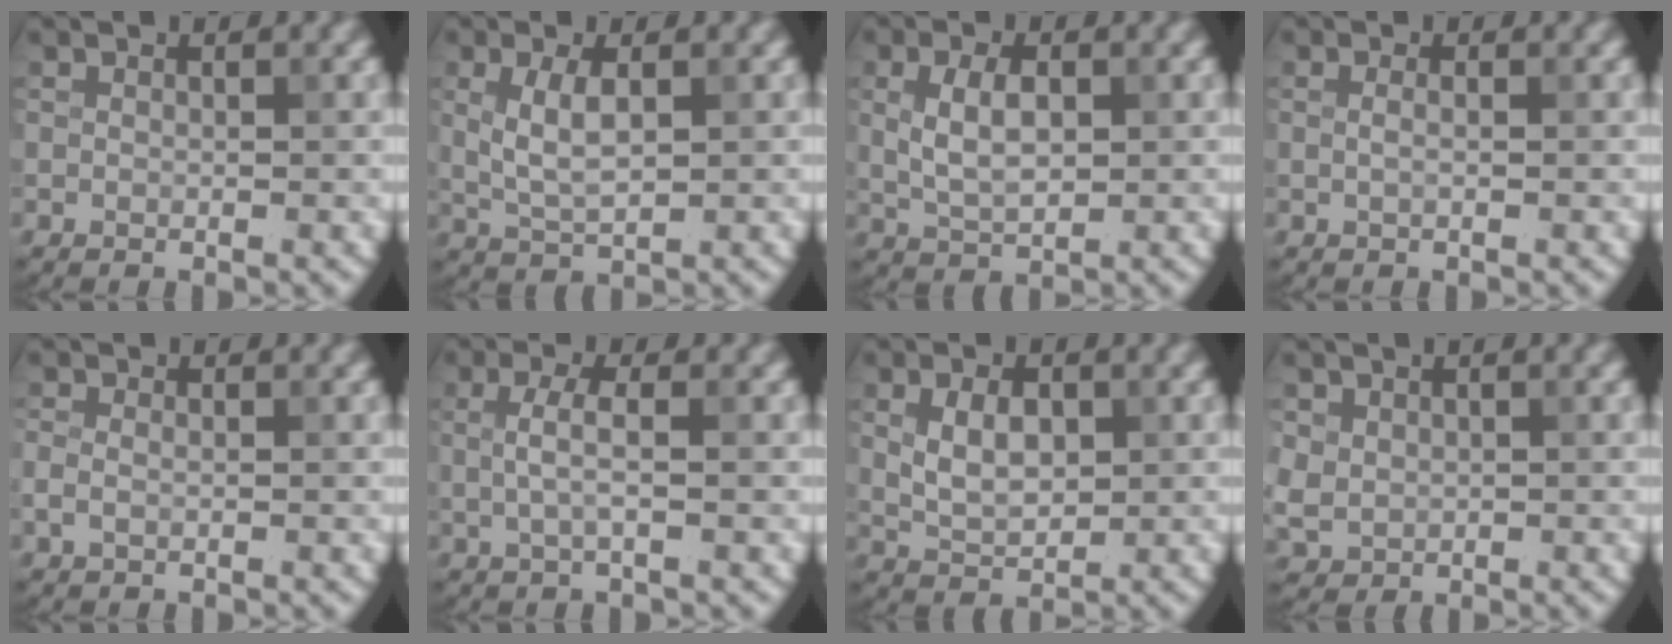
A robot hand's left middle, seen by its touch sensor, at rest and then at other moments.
{"total": 3.2, "force": [0.6, 1.3, 2.8], "torque": [-0.063, 0.000, 0.013]}
{"total": 3.6, "force": [0.5, 2.0, 3.0], "torque": [-0.066, 0.000, 0.012]}
{"total": 0.8, "force": [0.1, 0.3, 0.8], "torque": [-0.012, -0.010, -0.001]}
{"total": 1.1, "force": [-0.3, 0.8, 0.8], "torque": [-0.019, 0.000, -0.008]}
{"total": 2.2, "force": [0.1, 0.5, 2.1], "torque": [-0.045, 0.003, 0.003]}
{"total": 3.6, "force": [0.6, 2.3, 2.8], "torque": [-0.060, 0.000, 0.013]}
{"total": 2.3, "force": [0.5, 2.1, 0.8], "torque": [-0.018, -0.004, 0.015]}